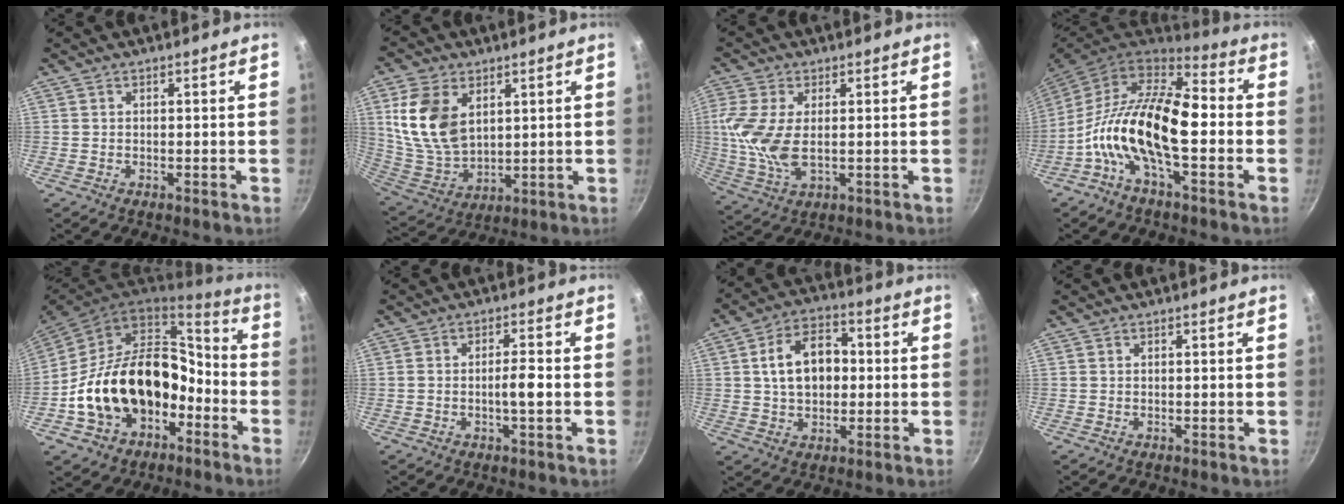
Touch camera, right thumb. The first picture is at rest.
{"total": 14.6, "force": [4.6, 9.4, 10.1], "torque": [-0.182, -0.025, 0.106]}
{"total": 9.9, "force": [0.7, 5.0, 8.5], "torque": [-0.186, -0.007, 0.015]}
{"total": 18.6, "force": [-3.0, 8.4, 16.3], "torque": [-0.291, 0.036, -0.078]}
{"total": 22.2, "force": [-6.2, 15.3, 14.9], "torque": [-0.229, 0.078, -0.093]}
{"total": 3.7, "force": [-0.8, 0.6, 3.5], "torque": [-0.058, 0.013, -0.014]}
{"total": 11.5, "force": [1.0, 7.8, 8.5], "torque": [-0.114, 0.021, 0.011]}
{"total": 0.0}